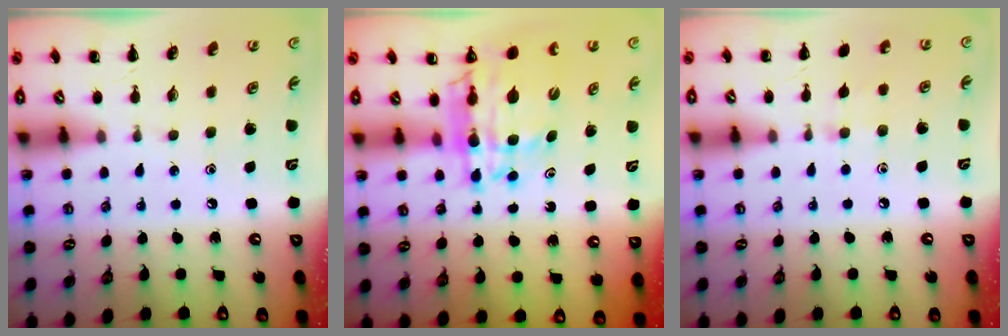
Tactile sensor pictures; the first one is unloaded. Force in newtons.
{"total": 13.2, "press": 12.7, "slide": 3.8}
{"total": 4.9, "press": 4.6, "slide": 1.5}